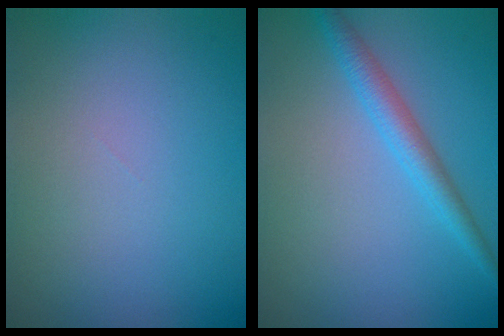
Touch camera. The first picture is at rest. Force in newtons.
{"total": 2.7, "press": 2.7, "slide": 0.1}